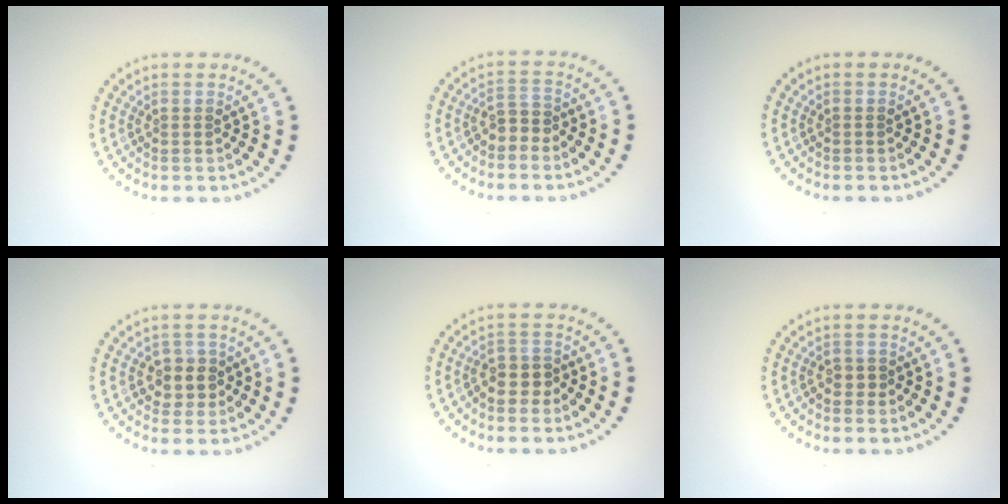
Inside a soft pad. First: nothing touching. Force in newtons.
{"total": 1.8, "press": 1.5, "slide": 0.9}
{"total": 0.0}
{"total": 2.2, "press": 2.0, "slide": 1.0}
{"total": 2.4, "press": 2.2, "slide": 1.0}
{"total": 0.7, "press": 0.5, "slide": 0.4}